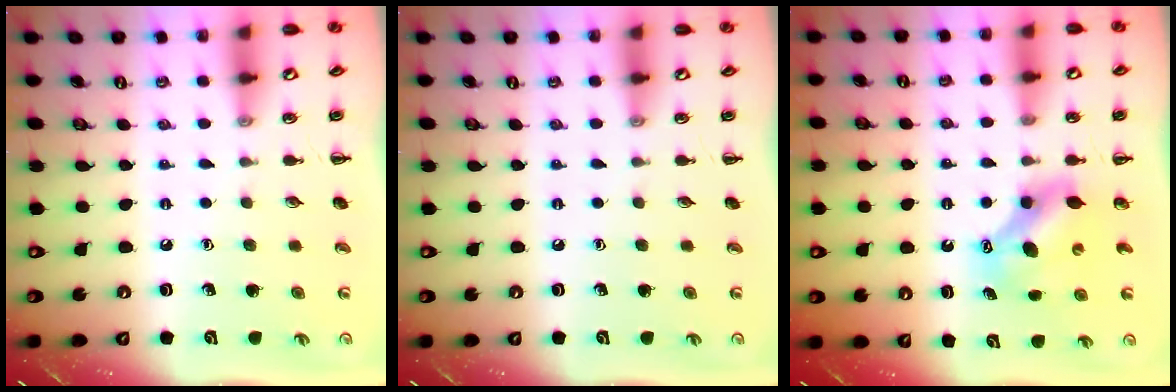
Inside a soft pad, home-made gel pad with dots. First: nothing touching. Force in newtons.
{"total": 0.0}
{"total": 7.1, "press": 7.1, "slide": 1.0}